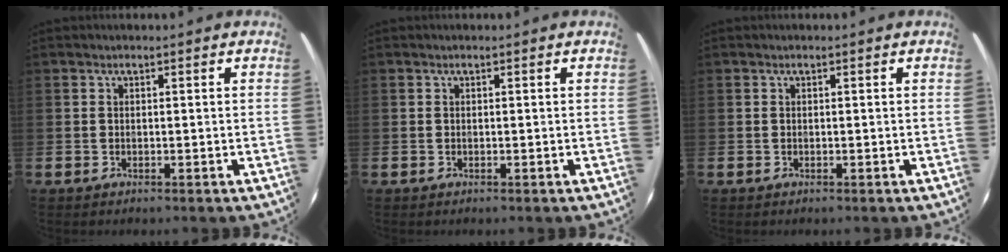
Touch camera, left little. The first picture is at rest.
{"total": 0.0}
{"total": 0.0}